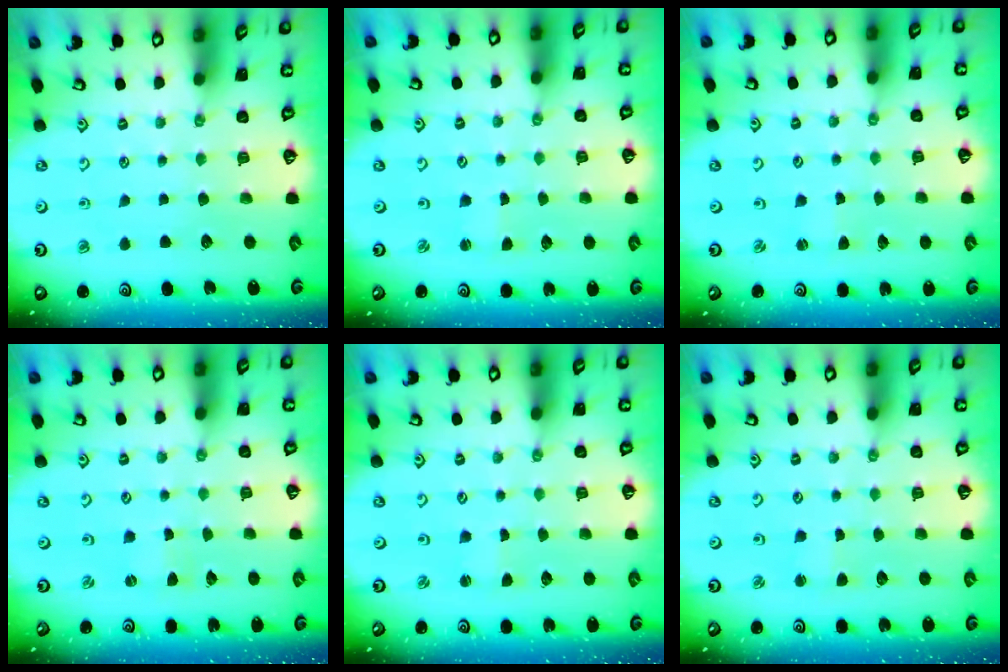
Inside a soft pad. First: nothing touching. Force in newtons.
{"total": 0.0}
{"total": 1.0, "press": 1.0, "slide": 0.2}
{"total": 0.0}
{"total": 0.0}
{"total": 1.6, "press": 1.6, "slide": 0.3}